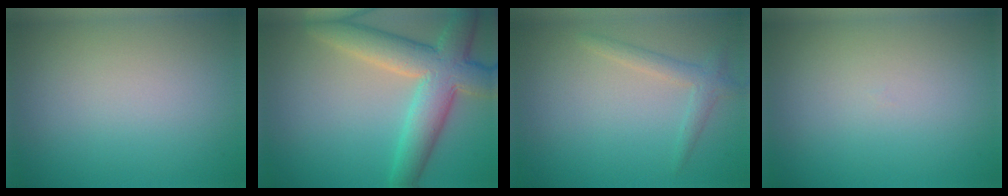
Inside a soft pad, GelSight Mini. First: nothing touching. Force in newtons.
{"total": 7.5, "press": 7.5, "slide": 0.6}
{"total": 1.8, "press": 1.8, "slide": 0.1}
{"total": 0.0}